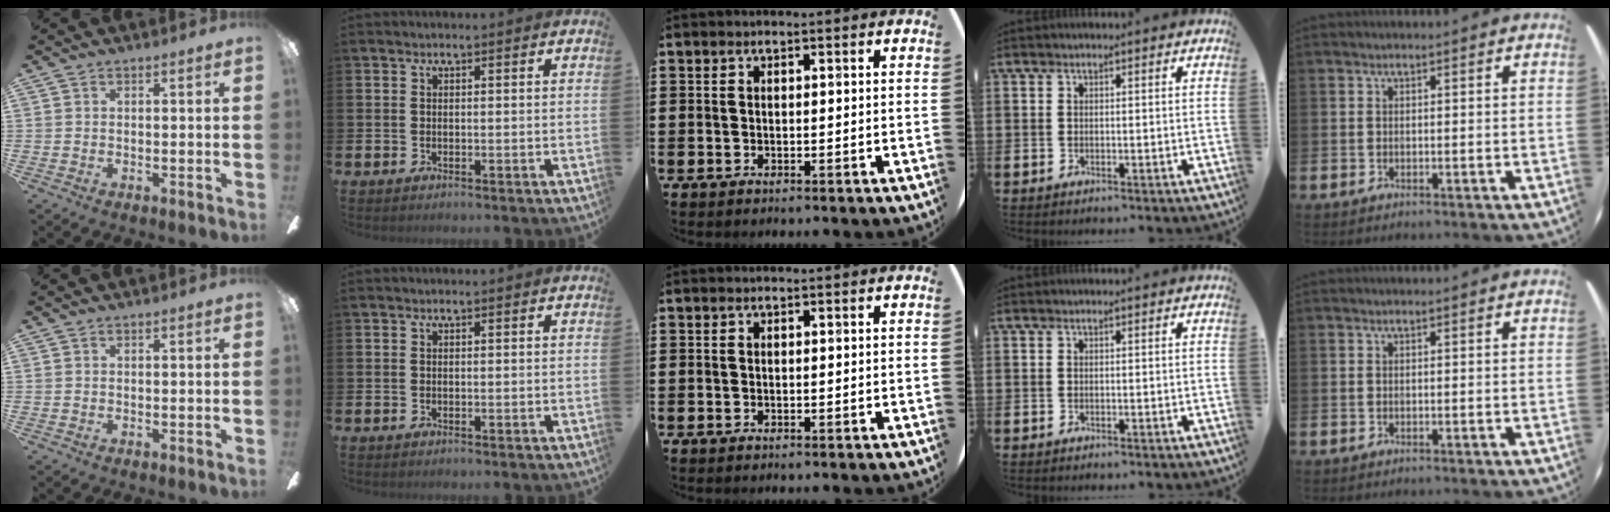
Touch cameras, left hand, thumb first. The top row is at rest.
{}